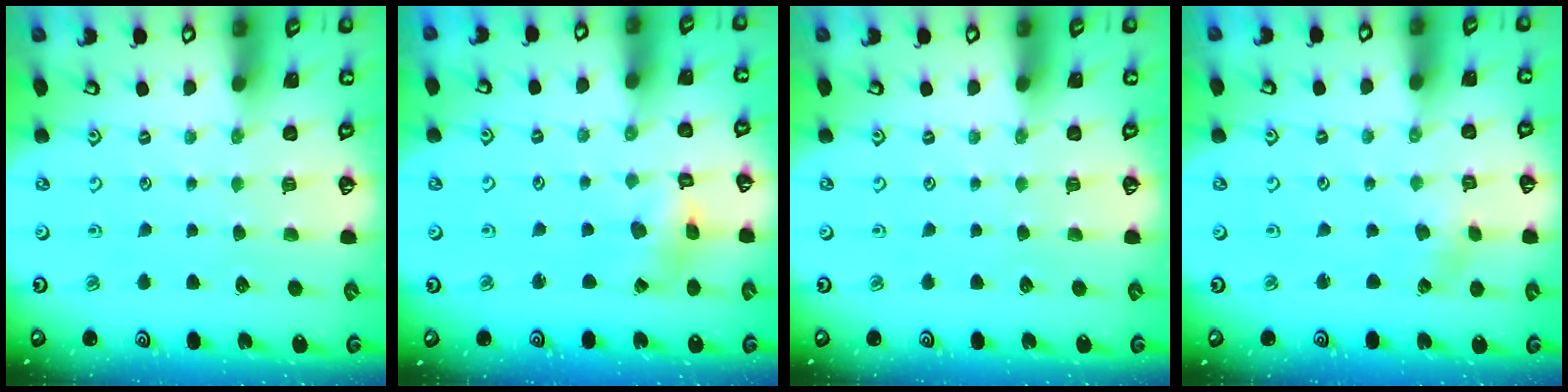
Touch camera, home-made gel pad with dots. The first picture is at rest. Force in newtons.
{"total": 5.9, "press": 5.9, "slide": 0.5}
{"total": 0.0}
{"total": 1.2, "press": 1.2, "slide": 0.1}